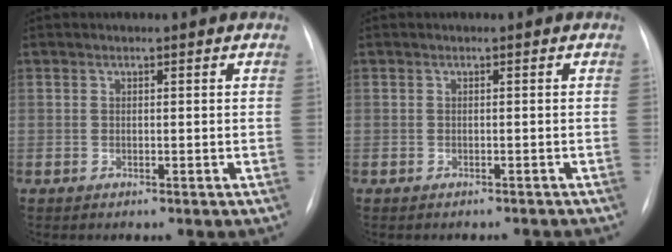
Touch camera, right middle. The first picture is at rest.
{"total": 3.7, "force": [-3.4, 1.0, 1.0], "torque": [-0.010, 0.000, -0.039]}